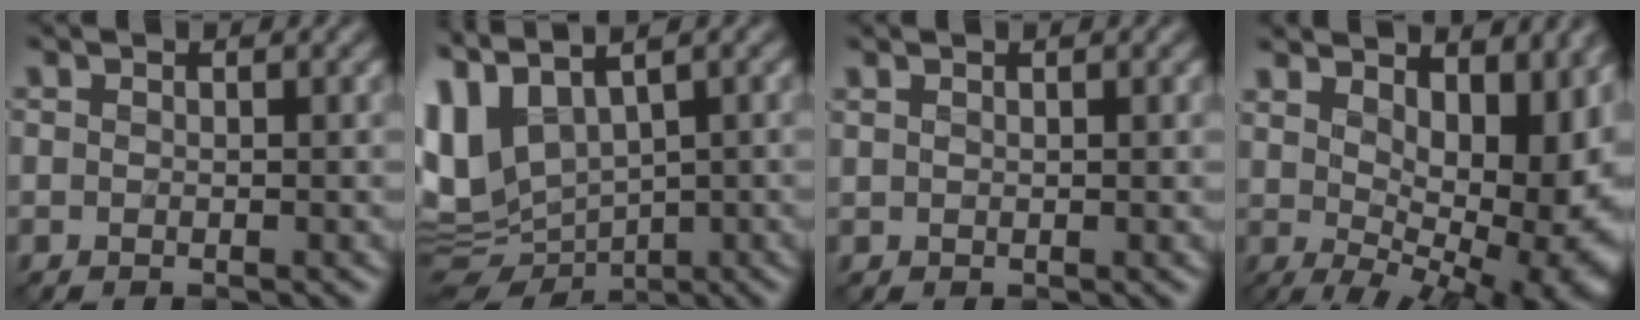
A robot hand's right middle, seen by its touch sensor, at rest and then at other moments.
{"total": 7.8, "force": [0.7, 4.8, 6.2], "torque": [-0.150, -0.009, 0.031]}
{"total": 0.6, "force": [0.5, -0.1, -0.1], "torque": [-0.003, 0.001, 0.013]}
{"total": 15.9, "force": [3.1, 7.7, 13.5], "torque": [-0.159, 0.008, 0.078]}